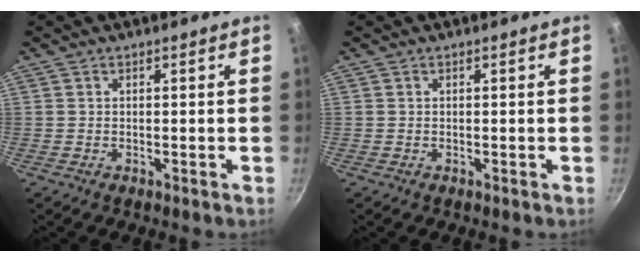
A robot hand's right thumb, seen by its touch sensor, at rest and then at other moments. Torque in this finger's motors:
{"motor_torque": [-0.54, 0.40, 0.01, 0.01, -0.02]}